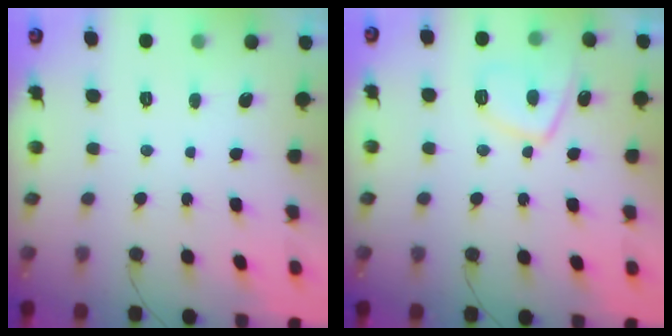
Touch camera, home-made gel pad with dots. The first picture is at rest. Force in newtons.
{"total": 8.4, "press": 8.3, "slide": 1.1}